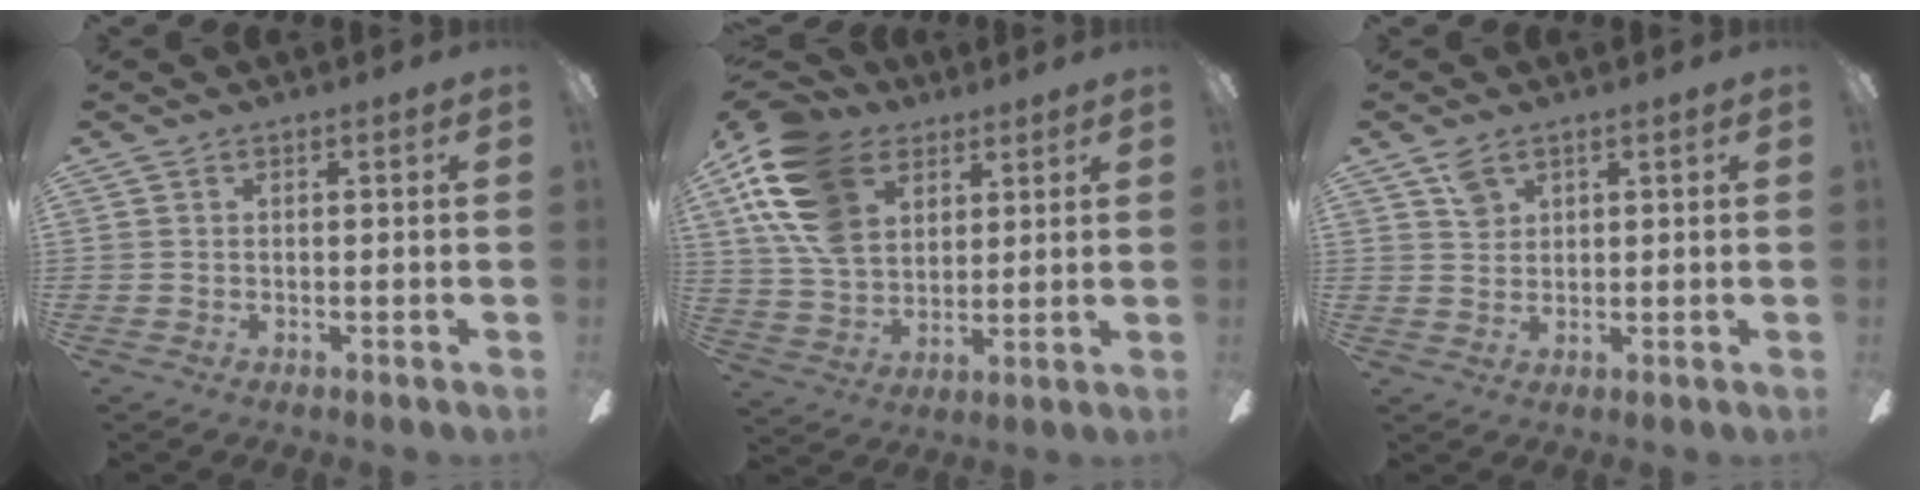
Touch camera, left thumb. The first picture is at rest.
{"total": 19.0, "force": [8.8, 12.9, 10.9], "torque": [-0.244, -0.024, 0.166]}
{"total": 3.5, "force": [2.4, 2.1, 1.5], "torque": [-0.020, -0.007, 0.043]}